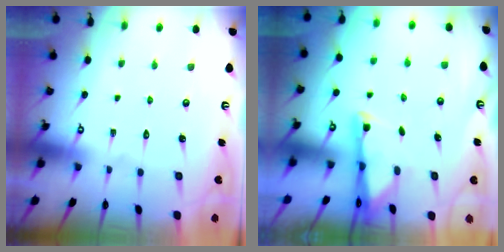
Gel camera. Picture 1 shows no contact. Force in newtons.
{"total": 2.0, "press": 2.0, "slide": 0.4}